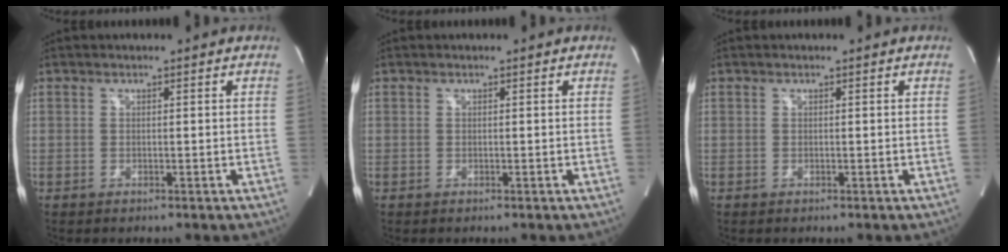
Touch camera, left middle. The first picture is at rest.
{"total": 0.0}
{"total": 0.0}